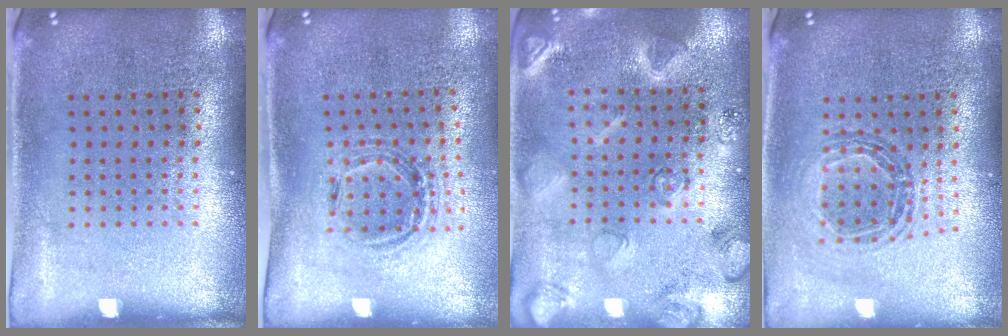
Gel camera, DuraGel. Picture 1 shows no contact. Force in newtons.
{"total": 1.0, "press": 1.0, "slide": 0.1}
{"total": 2.5, "press": 2.5, "slide": 0.1}
{"total": 0.9, "press": 0.9, "slide": 0.1}